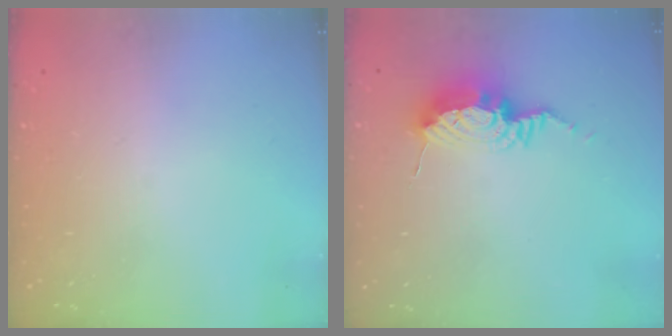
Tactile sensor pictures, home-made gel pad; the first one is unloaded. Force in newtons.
{"total": 9.8, "press": 9.7, "slide": 0.9}